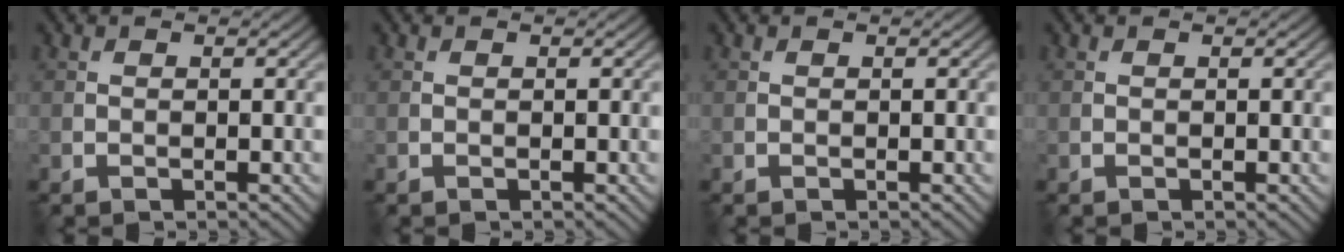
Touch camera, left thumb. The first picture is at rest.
{"total": 0.0}
{"total": 0.0}
{"total": 0.0}